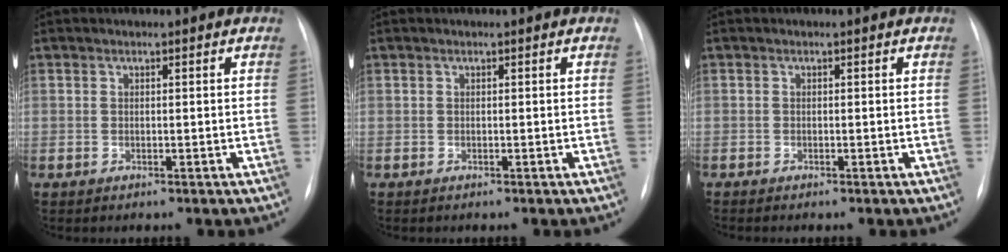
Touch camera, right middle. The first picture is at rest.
{"total": 0.0}
{"total": 0.8, "force": [-0.7, 0.2, 0.3], "torque": [-0.006, 0.000, -0.010]}